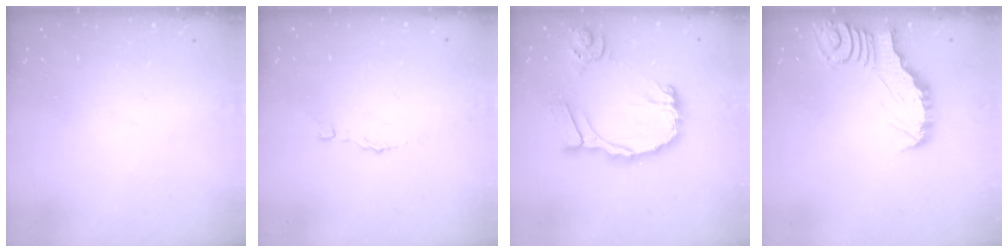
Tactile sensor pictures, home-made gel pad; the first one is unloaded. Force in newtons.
{"total": 2.7, "press": 2.7, "slide": 0.3}
{"total": 18.2, "press": 18.1, "slide": 2.0}
{"total": 3.3, "press": 3.3, "slide": 0.3}